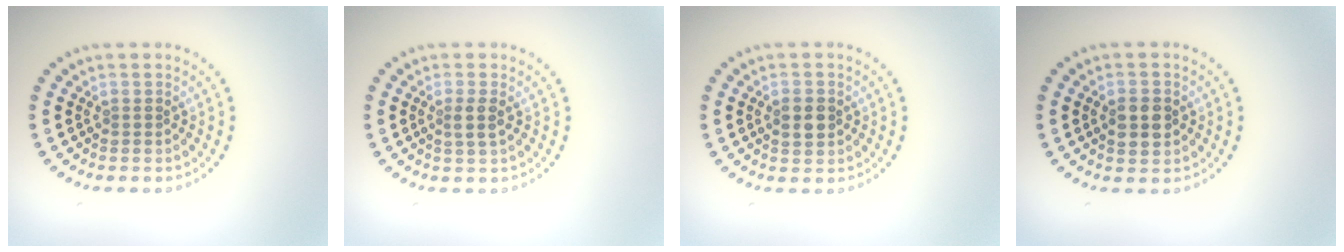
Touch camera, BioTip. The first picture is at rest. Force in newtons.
{"total": 1.6, "press": 1.4, "slide": 0.7}
{"total": 2.2, "press": 2.2, "slide": 0.0}
{"total": 2.9, "press": 2.9, "slide": 0.1}